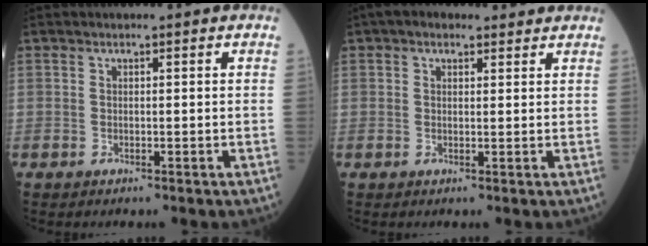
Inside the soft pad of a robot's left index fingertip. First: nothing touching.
{"total": 3.4, "force": [2.5, 1.8, 1.5], "torque": [-0.027, 0.028, 0.038]}